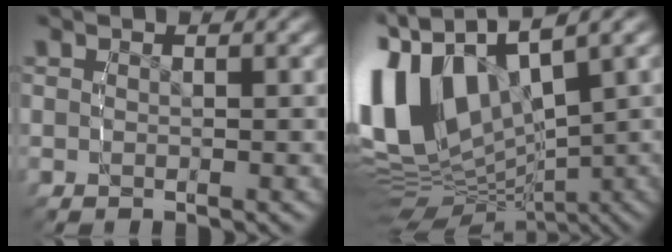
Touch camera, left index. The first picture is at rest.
{"total": 15.5, "force": [0.4, 11.4, 10.5], "torque": [-0.230, -0.034, 0.020]}